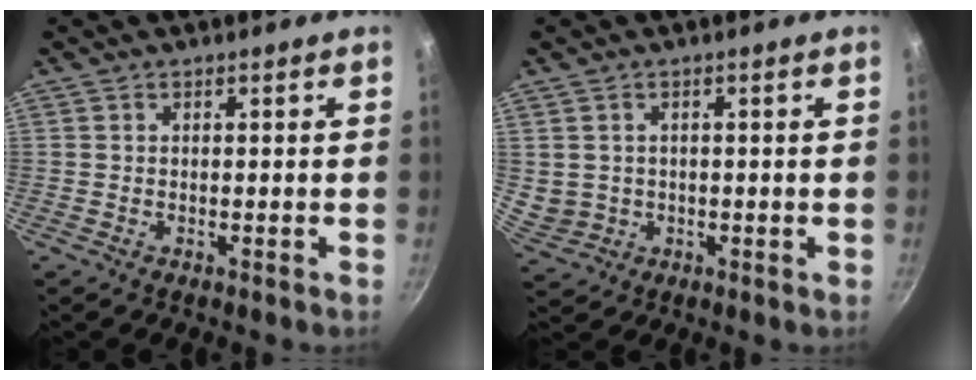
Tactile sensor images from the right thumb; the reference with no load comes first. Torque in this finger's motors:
{"motor_torque": [-0.60, 0.87, 0.30, -0.04, 0.24]}